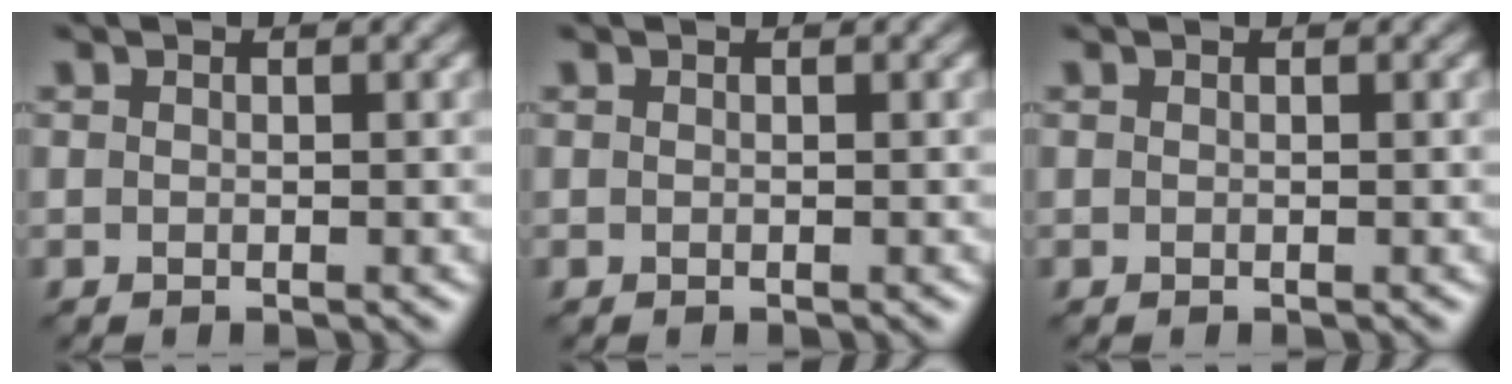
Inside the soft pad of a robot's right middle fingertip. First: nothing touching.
{"total": 0.0}
{"total": 0.0}